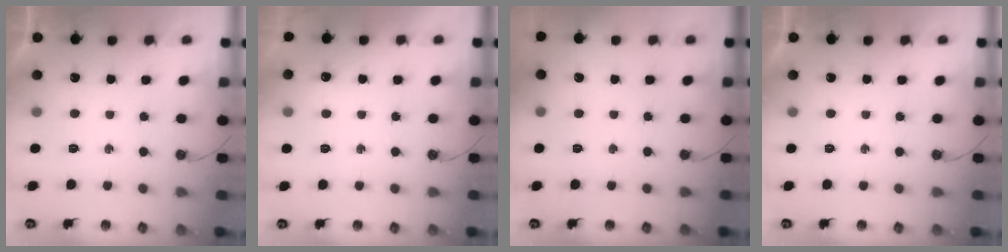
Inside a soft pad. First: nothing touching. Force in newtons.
{"total": 2.8, "press": 2.7, "slide": 0.4}
{"total": 0.0}
{"total": 0.0}